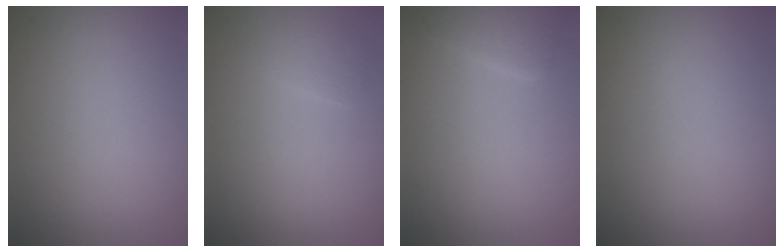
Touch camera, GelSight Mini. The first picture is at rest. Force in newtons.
{"total": 1.2, "press": 1.2, "slide": 0.1}
{"total": 1.9, "press": 1.9, "slide": 0.1}
{"total": 0.0}